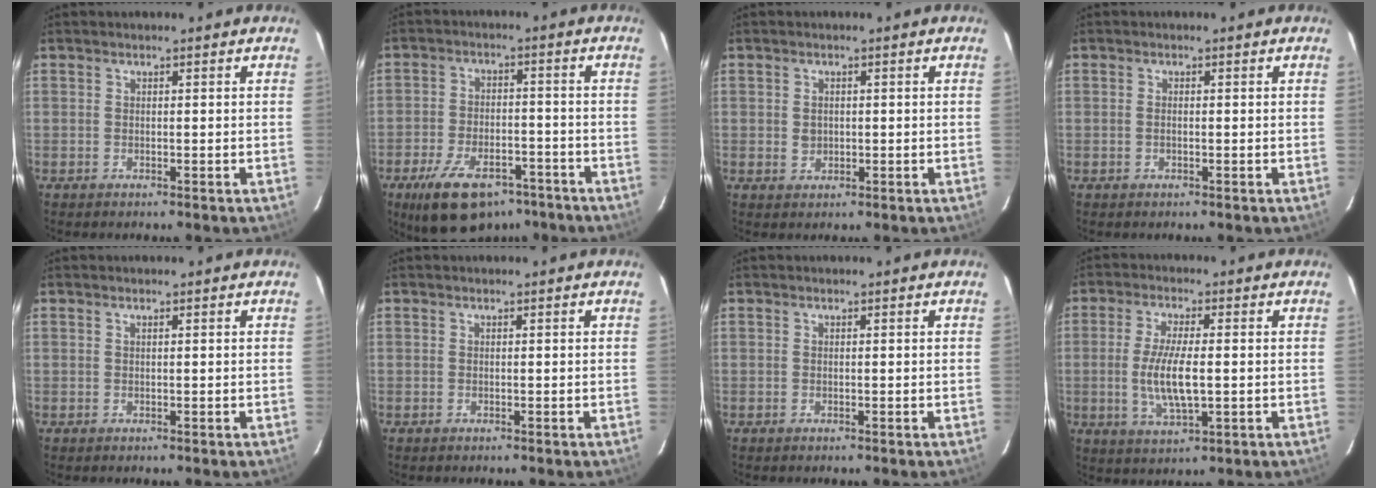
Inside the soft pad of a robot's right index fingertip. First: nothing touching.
{"total": 15.5, "force": [-10.4, 7.6, 8.6], "torque": [-0.178, -0.007, -0.162]}
{"total": 2.1, "force": [0.1, 1.8, 0.9], "torque": [-0.014, 0.003, 0.003]}
{"total": 0.7, "force": [-0.1, 0.3, 0.6], "torque": [-0.014, 0.001, -0.003]}
{"total": 0.0}
{"total": 0.0}
{"total": 0.0}
{"total": 8.7, "force": [-0.8, 2.4, 8.3], "torque": [-0.164, -0.010, -0.013]}